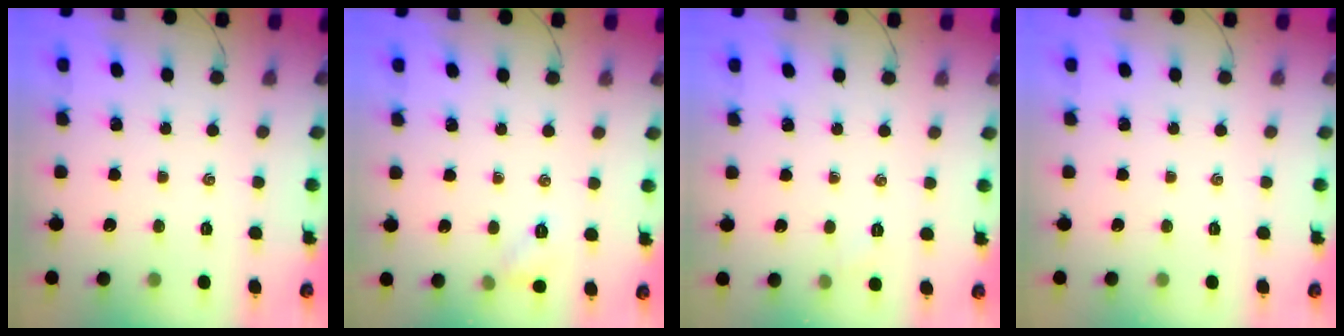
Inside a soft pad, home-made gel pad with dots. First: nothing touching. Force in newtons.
{"total": 5.0, "press": 4.7, "slide": 1.5}
{"total": 3.4, "press": 3.3, "slide": 1.1}
{"total": 0.0}